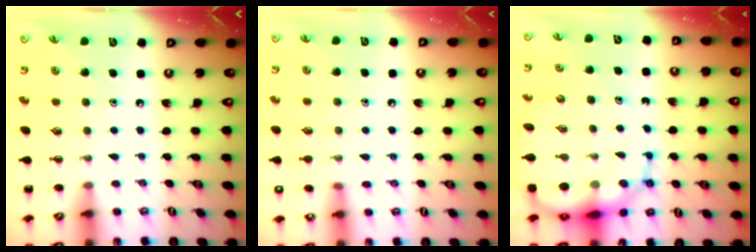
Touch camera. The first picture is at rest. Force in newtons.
{"total": 7.0, "press": 6.9, "slide": 1.6}
{"total": 15.9, "press": 15.4, "slide": 4.0}